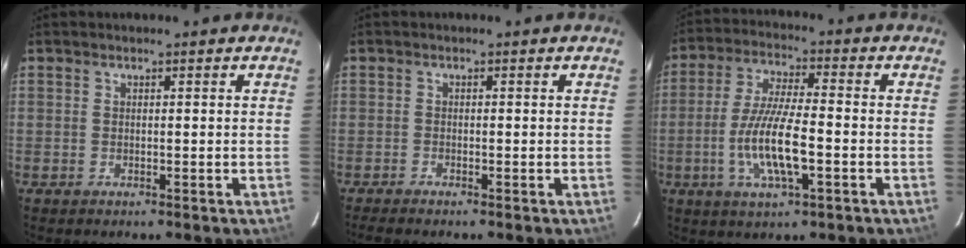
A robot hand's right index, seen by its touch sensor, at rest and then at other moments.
{"total": 2.3, "force": [-2.1, 0.1, 1.0], "torque": [-0.029, -0.007, -0.038]}
{"total": 11.5, "force": [-3.2, 2.5, 10.8], "torque": [-0.217, -0.008, -0.060]}